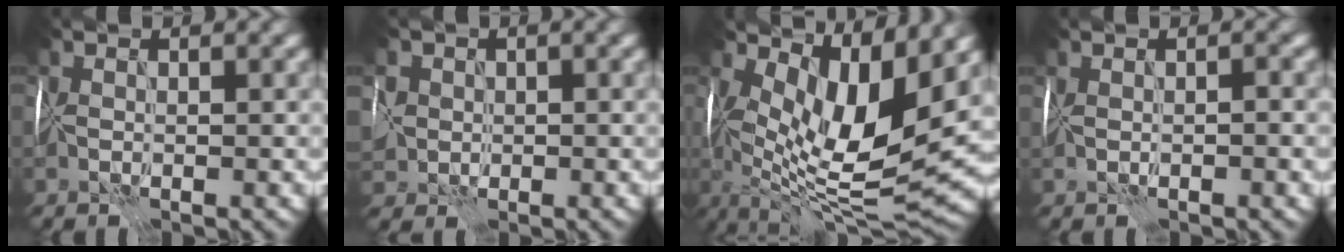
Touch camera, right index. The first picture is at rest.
{"total": 5.7, "force": [0.0, 4.9, 2.8], "torque": [-0.067, 0.014, -0.019]}
{"total": 12.5, "force": [3.3, 5.0, 11.0], "torque": [-0.180, -0.011, 0.059]}
{"total": 1.7, "force": [0.0, 0.4, 1.7], "torque": [-0.023, 0.003, 0.000]}